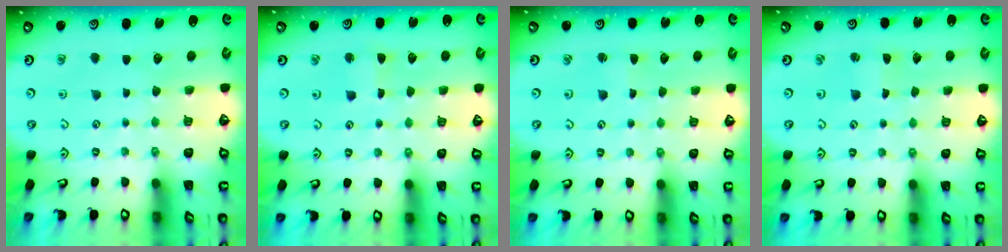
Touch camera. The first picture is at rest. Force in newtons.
{"total": 2.5, "press": 2.4, "slide": 0.3}
{"total": 2.3, "press": 2.3, "slide": 0.2}
{"total": 1.6, "press": 1.6, "slide": 0.2}